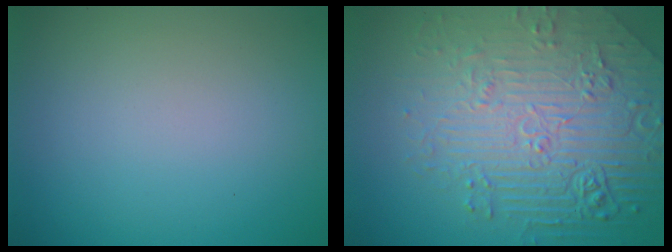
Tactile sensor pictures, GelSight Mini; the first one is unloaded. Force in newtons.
{"total": 8.8, "press": 6.1, "slide": 6.3}